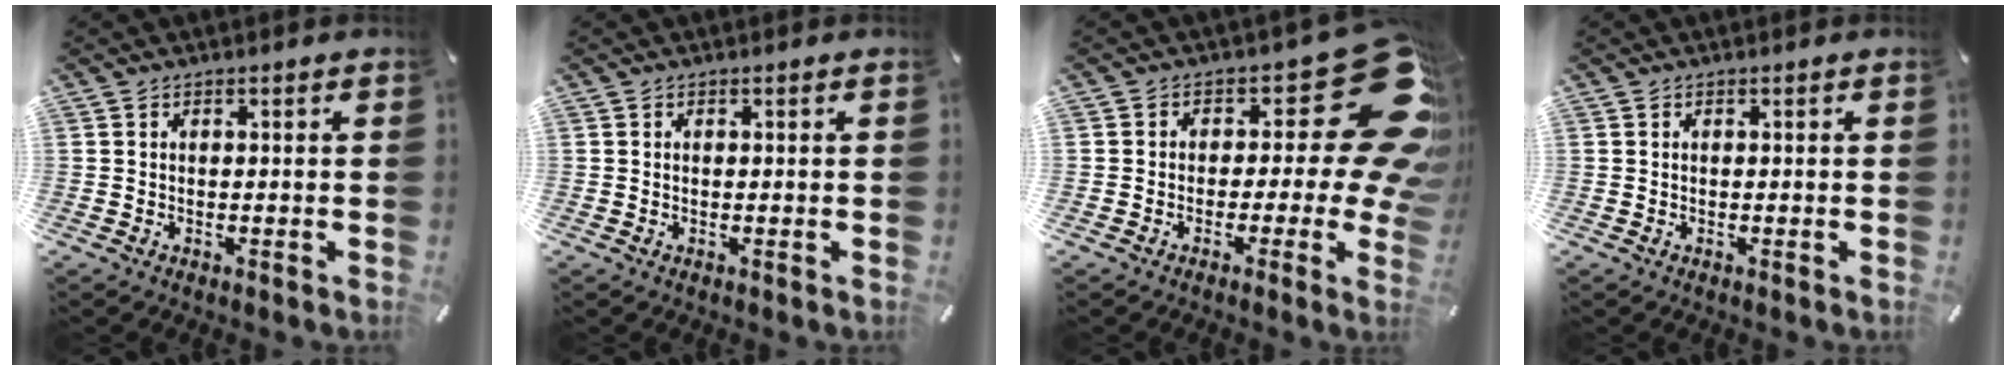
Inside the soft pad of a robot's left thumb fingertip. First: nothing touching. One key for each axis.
{"total": 0.0}
{"total": 24.3, "fx": 7.7, "fy": 11.1, "fz": 20.2, "tx": -0.240, "ty": -0.054, "tz": 0.135}
{"total": 0.0}